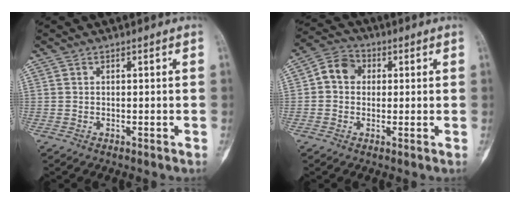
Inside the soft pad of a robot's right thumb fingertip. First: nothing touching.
{"total": 6.2, "force": [0.7, 5.2, 3.2], "torque": [-0.039, 0.016, 0.001]}